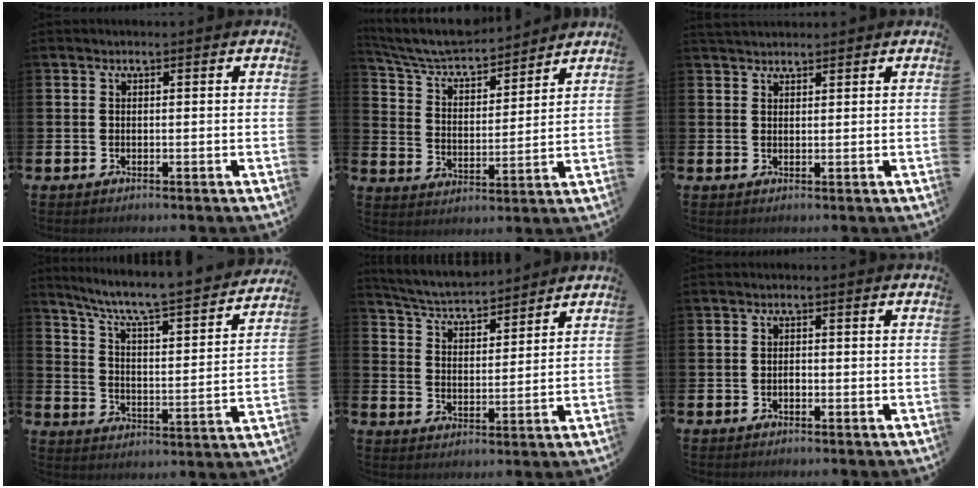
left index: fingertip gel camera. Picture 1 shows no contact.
{"total": 7.2, "force": [6.8, 1.4, 2.0], "torque": [-0.076, -0.048, 0.117]}
{"total": 2.1, "force": [2.0, 0.6, 0.2], "torque": [0.000, -0.005, 0.036]}
{"total": 7.3, "force": [6.6, 0.6, 3.1], "torque": [-0.089, -0.054, 0.106]}
{"total": 5.0, "force": [4.9, 0.7, 0.7], "torque": [-0.040, -0.032, 0.085]}
{"total": 0.8, "force": [-0.4, 0.5, 0.6], "torque": [-0.009, -0.002, -0.008]}